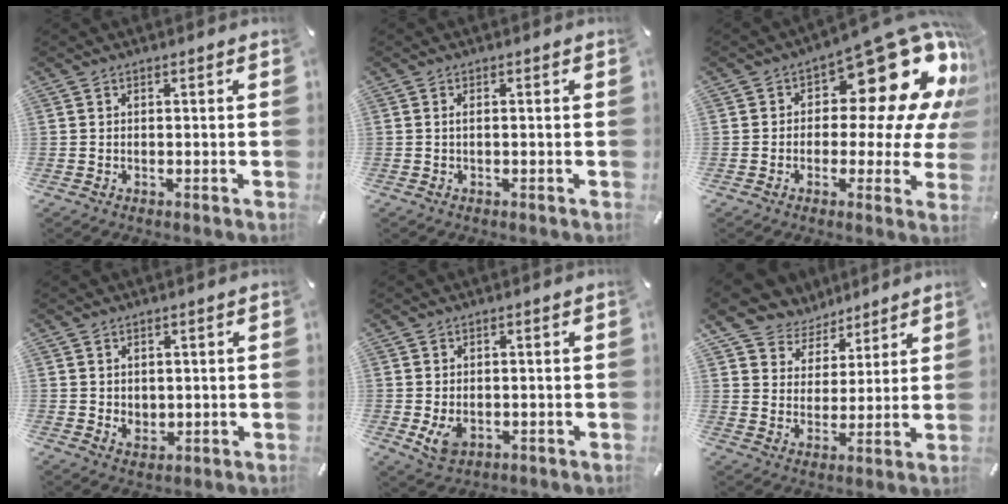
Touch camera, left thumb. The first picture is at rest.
{"total": 0.7, "force": [0.0, 0.1, 0.7], "torque": [-0.015, -0.002, 0.001]}
{"total": 20.3, "force": [8.9, 9.9, 15.3], "torque": [-0.206, -0.070, 0.149]}
{"total": 3.0, "force": [1.3, 2.7, 0.4], "torque": [0.005, -0.005, 0.024]}
{"total": 4.0, "force": [-0.5, 2.9, 2.6], "torque": [-0.042, -0.005, -0.010]}
{"total": 9.3, "force": [6.7, 6.4, 0.7], "torque": [-0.031, -0.052, 0.129]}